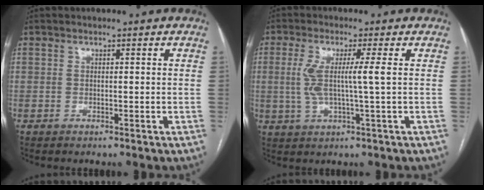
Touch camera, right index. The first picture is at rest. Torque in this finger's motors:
{"motor_torque": [0.31, 0.12, 0.21, 0.07]}